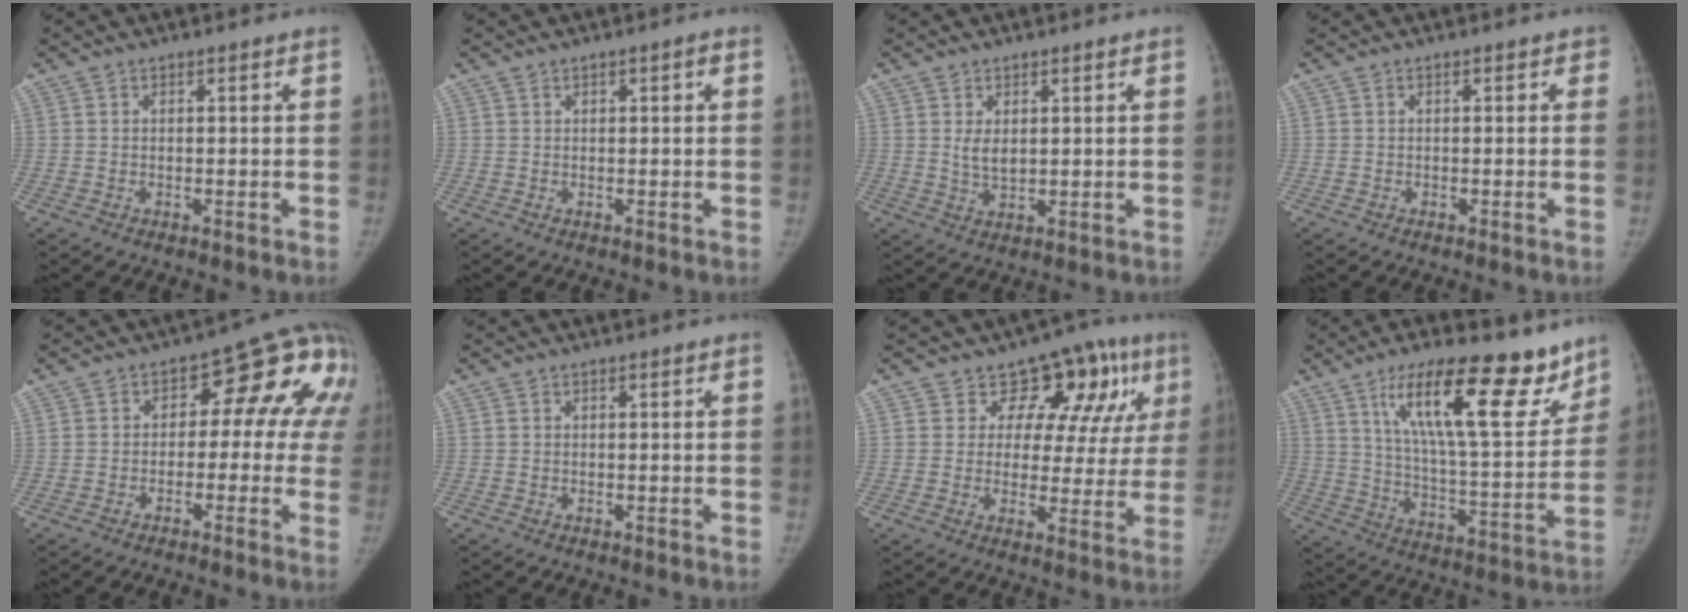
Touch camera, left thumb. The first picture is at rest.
{"total": 1.0, "force": [0.3, 0.4, 0.8], "torque": [-0.011, 0.002, 0.006]}
{"total": 4.8, "force": [1.5, 2.8, 3.6], "torque": [-0.053, -0.020, 0.038]}
{"total": 0.8, "force": [0.3, 0.6, 0.5], "torque": [0.009, 0.003, -0.003]}
{"total": 13.1, "force": [0.7, 8.1, 10.2], "torque": [-0.074, 0.040, -0.005]}
{"total": 0.0}
{"total": 12.3, "force": [7.3, 8.3, 5.3], "torque": [-0.009, -0.025, 0.082]}
{"total": 22.9, "force": [14.0, 7.1, 16.6], "torque": [-0.216, -0.065, 0.229]}